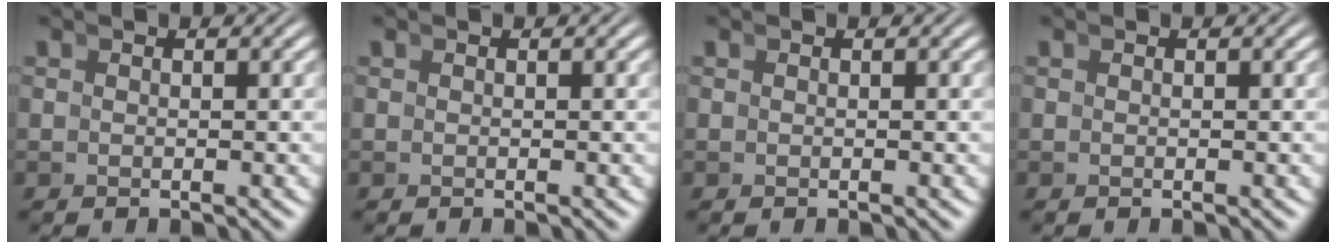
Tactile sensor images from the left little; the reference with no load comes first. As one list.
[{"total": 0.0}, {"total": 0.0}, {"total": 0.0}]